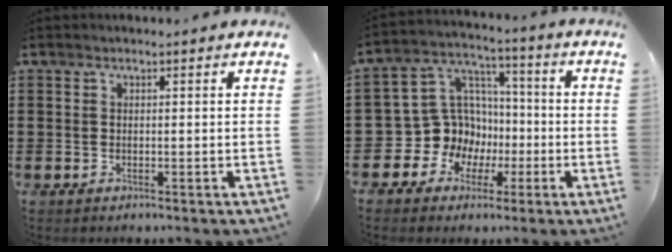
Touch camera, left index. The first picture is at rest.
{"total": 10.2, "force": [-1.3, 9.9, 2.1], "torque": [-0.099, -0.004, -0.016]}